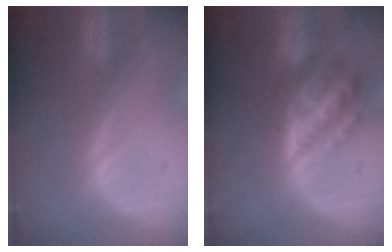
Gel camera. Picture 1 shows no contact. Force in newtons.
{"total": 7.7, "press": 7.7, "slide": 0.4}